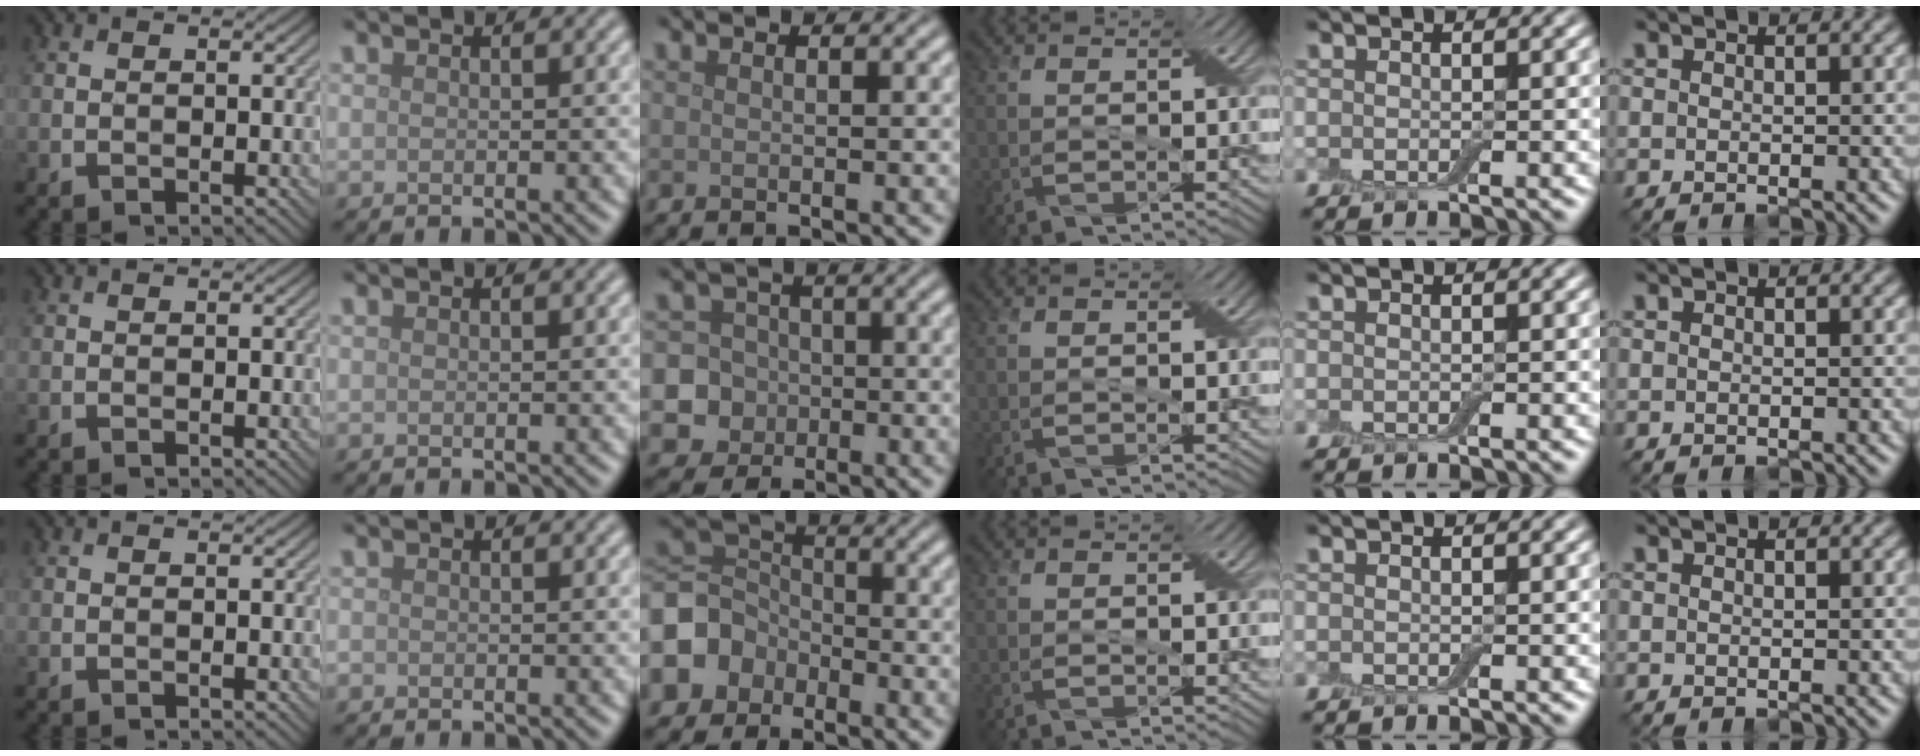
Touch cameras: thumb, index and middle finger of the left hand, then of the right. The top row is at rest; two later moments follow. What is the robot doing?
{"motion": "press", "object": "electronic device side button"}